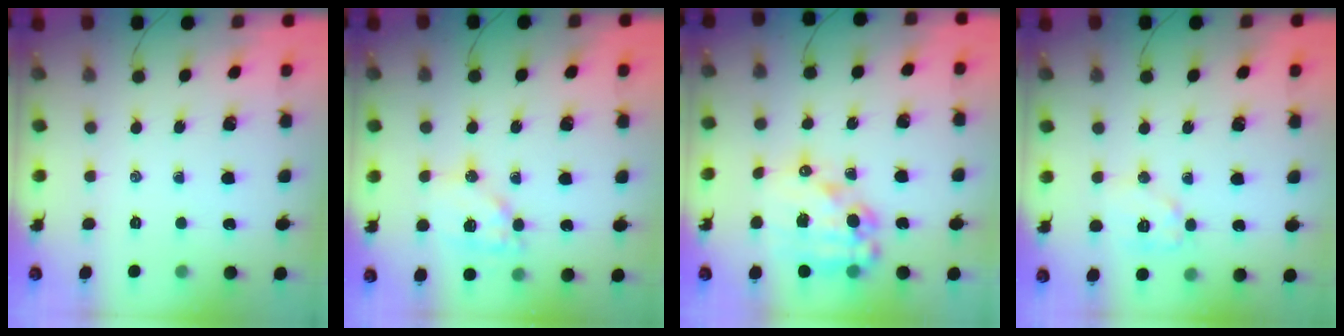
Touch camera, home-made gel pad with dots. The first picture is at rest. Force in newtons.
{"total": 13.6, "press": 13.5, "slide": 2.0}
{"total": 15.8, "press": 15.5, "slide": 3.1}
{"total": 8.7, "press": 8.7, "slide": 0.2}